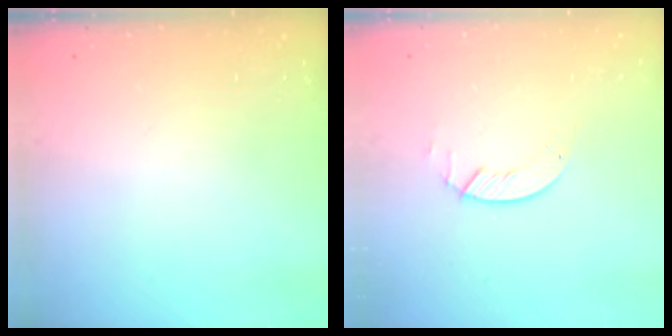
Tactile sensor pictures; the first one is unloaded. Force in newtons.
{"total": 1.2, "press": 1.1, "slide": 0.2}